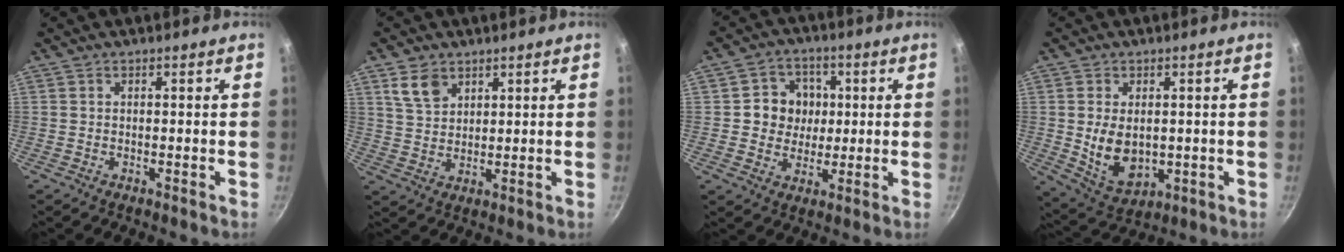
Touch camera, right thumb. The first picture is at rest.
{"total": 5.7, "force": [3.3, 3.8, 2.9], "torque": [-0.039, -0.010, 0.068]}
{"total": 8.4, "force": [1.1, 7.7, 3.1], "torque": [-0.009, 0.002, 0.010]}
{"total": 9.3, "force": [0.1, 6.2, 7.0], "torque": [-0.109, -0.013, 0.025]}